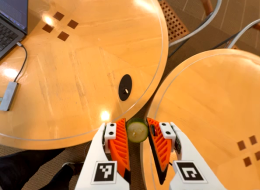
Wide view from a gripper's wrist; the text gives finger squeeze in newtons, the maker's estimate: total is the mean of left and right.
{"total": 8.1, "left": 8.2, "right": 8.0}